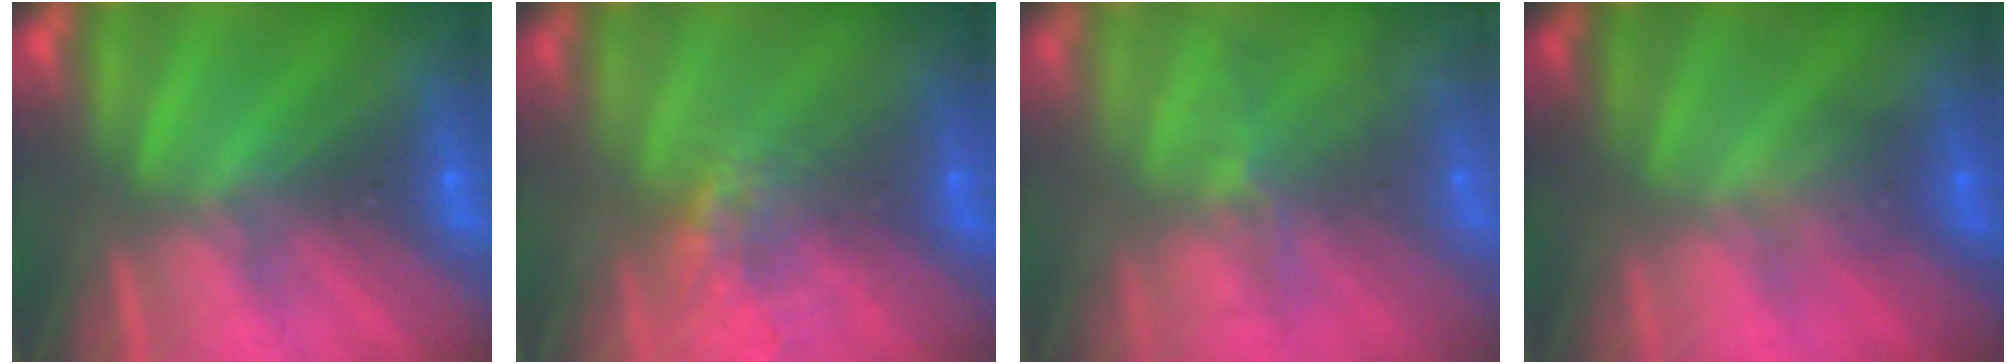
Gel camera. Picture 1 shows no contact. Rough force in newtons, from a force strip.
{"total": 4.4}
{"total": 7.7}
{"total": 1.6}